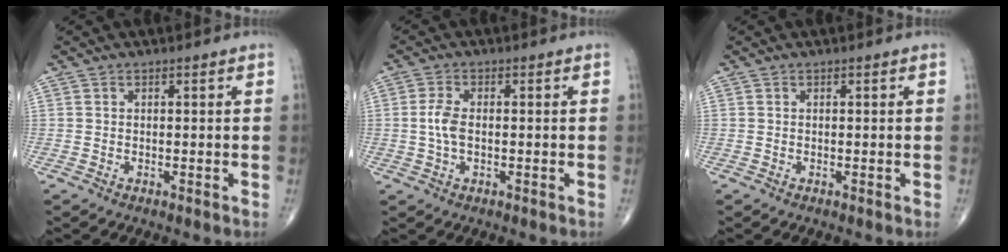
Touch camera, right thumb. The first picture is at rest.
{"total": 3.9, "force": [-0.2, 2.0, 3.4], "torque": [-0.075, 0.006, -0.007]}
{"total": 0.0}